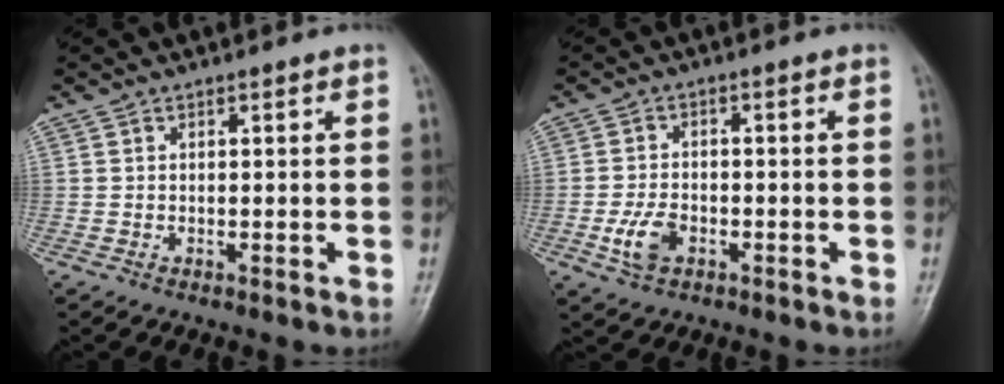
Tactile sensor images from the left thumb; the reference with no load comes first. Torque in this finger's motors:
{"motor_torque": [0.00, 0.17, 0.43, 0.06, 0.05]}